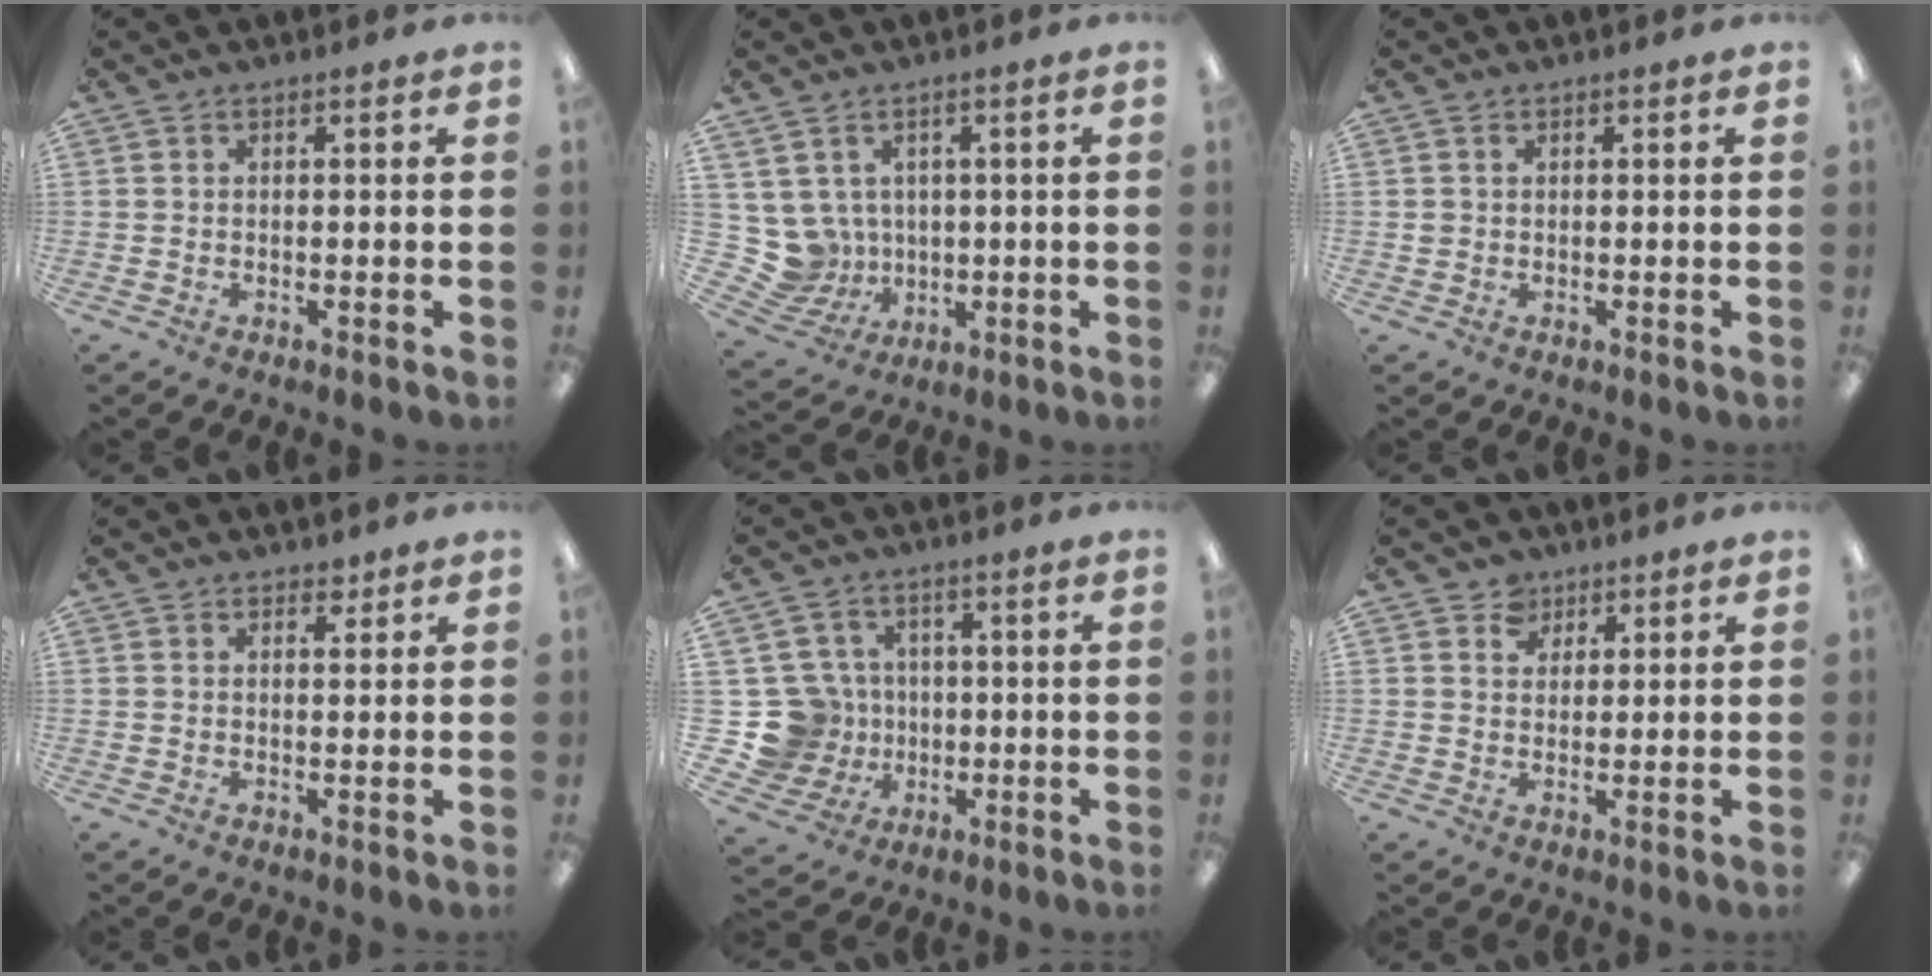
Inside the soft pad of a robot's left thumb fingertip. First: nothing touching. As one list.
[{"total": 8.2, "force": [1.6, 7.8, 1.8], "torque": [-0.081, -0.013, 0.042]}, {"total": 0.8, "force": [0.1, 0.8, 0.2], "torque": [-0.004, 0.005, 0.002]}, {"total": 1.9, "force": [1.5, 1.0, 0.6], "torque": [0.002, -0.007, 0.025]}, {"total": 13.5, "force": [-0.5, 12.7, 4.4], "torque": [-0.122, 0.013, 0.003]}, {"total": 4.4, "force": [2.9, 3.2, 0.5], "torque": [-0.008, -0.006, 0.053]}]